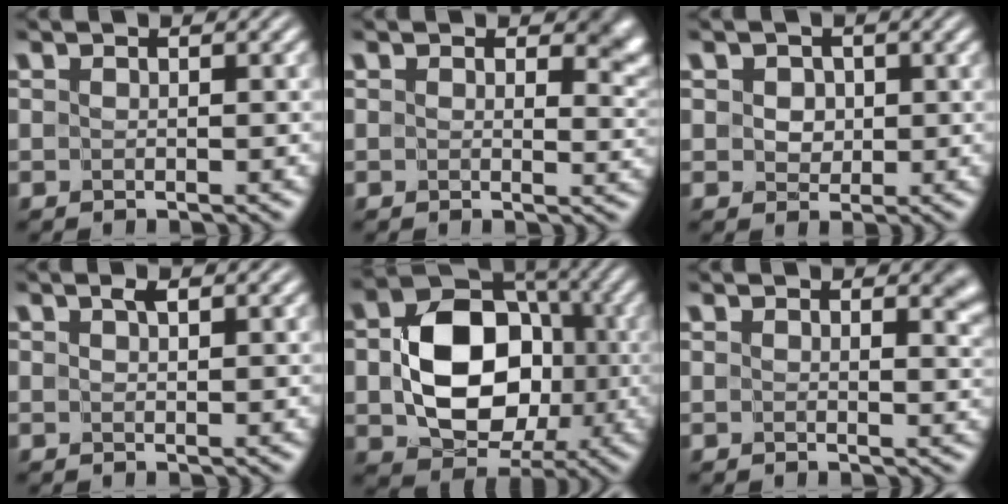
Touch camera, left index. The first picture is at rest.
{"total": 4.1, "force": [1.7, 2.5, 2.8], "torque": [-0.031, -0.011, 0.023]}
{"total": 2.1, "force": [0.5, 1.7, 1.1], "torque": [-0.020, 0.008, 0.001]}
{"total": 1.0, "force": [0.7, 0.2, 0.7], "torque": [-0.009, -0.001, 0.011]}
{"total": 10.2, "force": [-0.7, 7.6, 6.7], "torque": [-0.117, 0.001, -0.006]}
{"total": 3.2, "force": [1.4, 1.6, 2.4], "torque": [-0.025, -0.006, 0.019]}